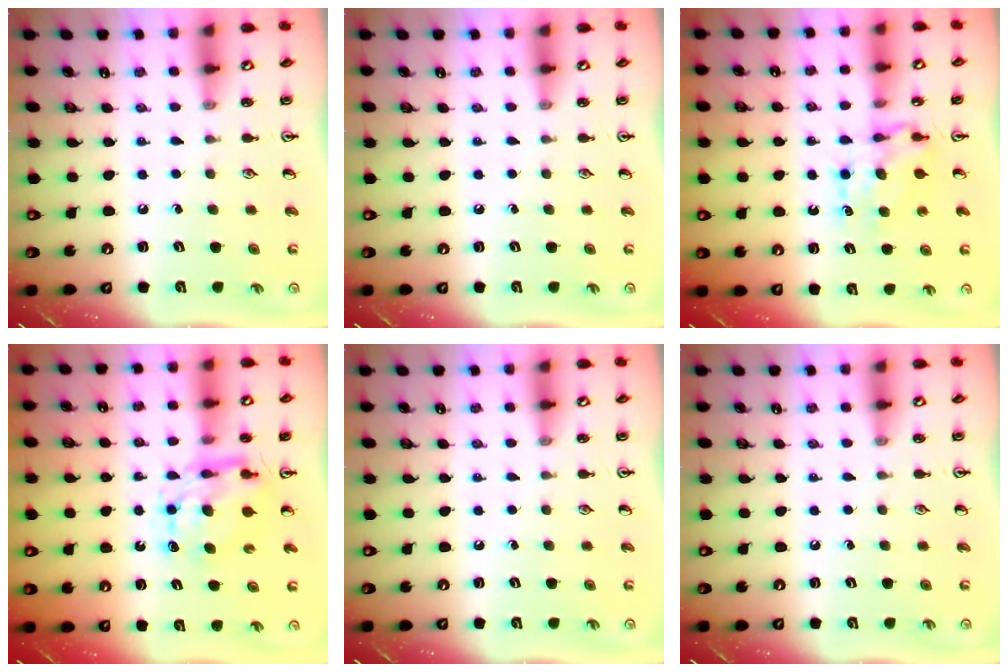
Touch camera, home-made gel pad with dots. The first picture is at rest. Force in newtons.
{"total": 0.0}
{"total": 7.5, "press": 7.4, "slide": 0.7}
{"total": 8.6, "press": 8.5, "slide": 0.7}
{"total": 0.0}
{"total": 0.0}